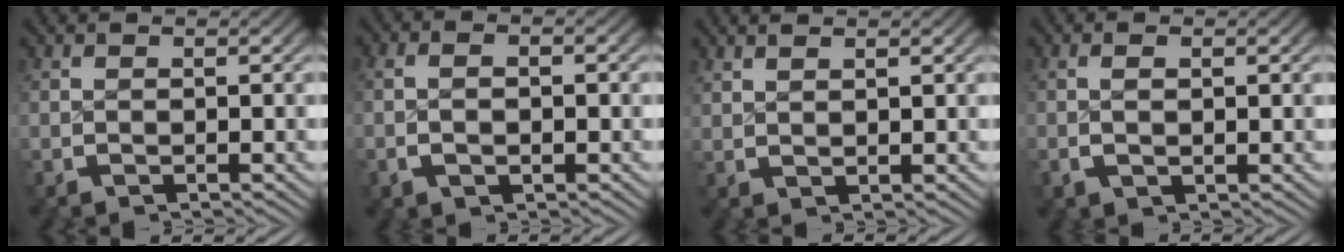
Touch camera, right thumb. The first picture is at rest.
{"total": 2.4, "force": [-0.5, 1.4, 1.9], "torque": [-0.044, 0.001, -0.010]}
{"total": 1.6, "force": [1.5, 0.0, 0.5], "torque": [-0.003, 0.005, 0.033]}
{"total": 1.3, "force": [-0.1, 0.7, 1.0], "torque": [-0.027, -0.003, 0.005]}